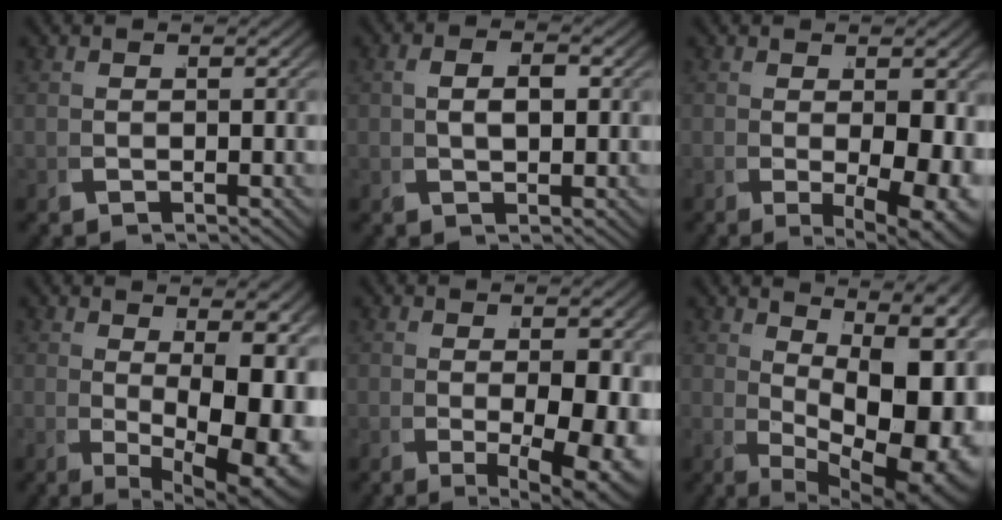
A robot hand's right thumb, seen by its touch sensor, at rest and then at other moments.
{"total": 1.8, "force": [0.5, 0.8, 1.6], "torque": [-0.034, 0.008, 0.010]}
{"total": 6.5, "force": [-0.5, 3.3, 5.6], "torque": [-0.085, -0.018, 0.001]}
{"total": 10.1, "force": [0.1, 4.5, 9.0], "torque": [-0.139, -0.031, 0.026]}
{"total": 7.3, "force": [-0.9, 3.5, 6.3], "torque": [-0.097, -0.018, -0.003]}
{"total": 13.9, "force": [1.3, 7.0, 11.9], "torque": [-0.168, -0.030, 0.050]}